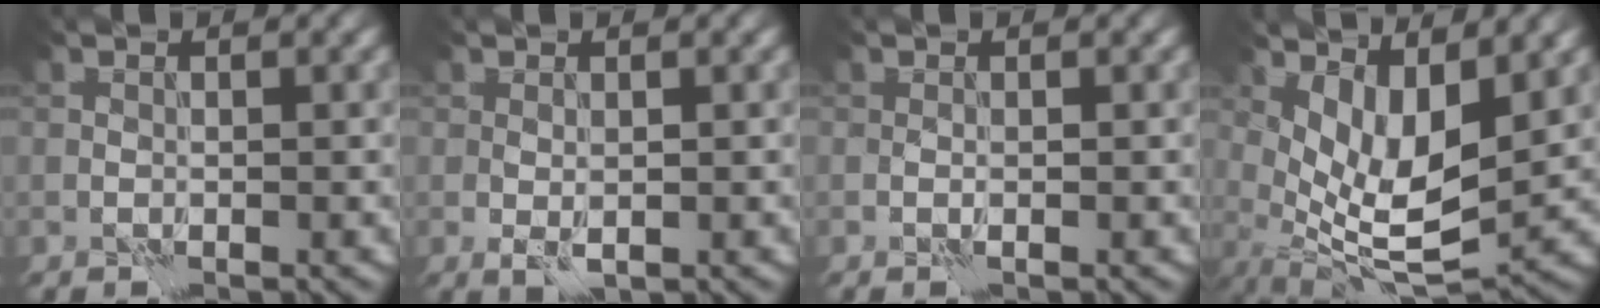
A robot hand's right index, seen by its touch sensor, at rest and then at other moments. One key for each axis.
{"total": 1.4, "fx": -0.2, "fy": 0.7, "fz": 1.2, "tx": -0.026, "ty": -0.005, "tz": 0.002}
{"total": 0.5, "fx": -0.1, "fy": 0.1, "fz": 0.5, "tx": -0.013, "ty": -0.001, "tz": -0.002}
{"total": 7.2, "fx": 1.9, "fy": 3.1, "fz": 6.2, "tx": -0.126, "ty": -0.017, "tz": 0.040}